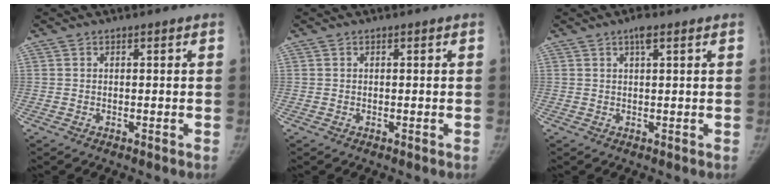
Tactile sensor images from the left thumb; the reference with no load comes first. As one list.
[{"total": 0.0}, {"total": 2.4, "force": [1.2, 0.2, 2.1], "torque": [-0.040, 0.001, 0.019]}]